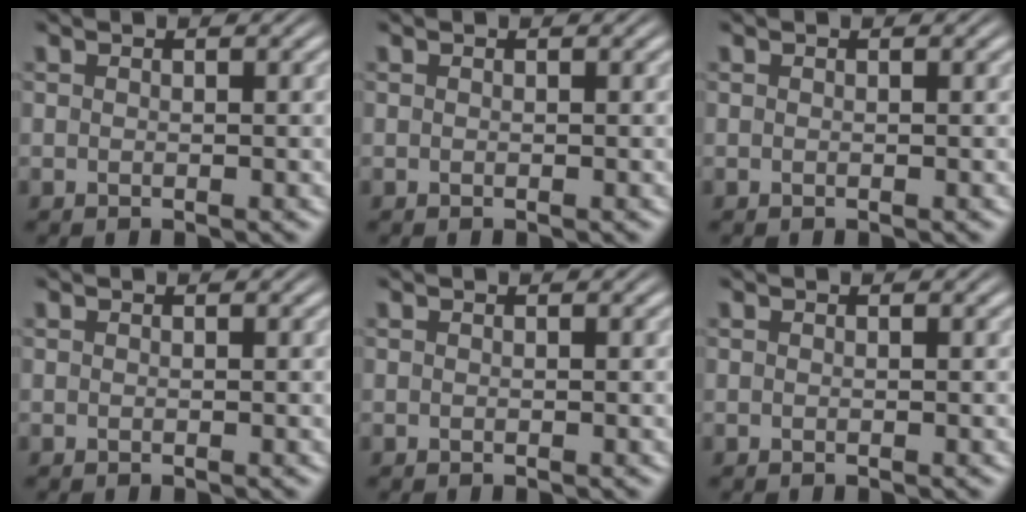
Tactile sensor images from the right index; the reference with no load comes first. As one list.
[{"total": 0.0}, {"total": 0.0}, {"total": 0.0}, {"total": 0.0}, {"total": 0.0}]